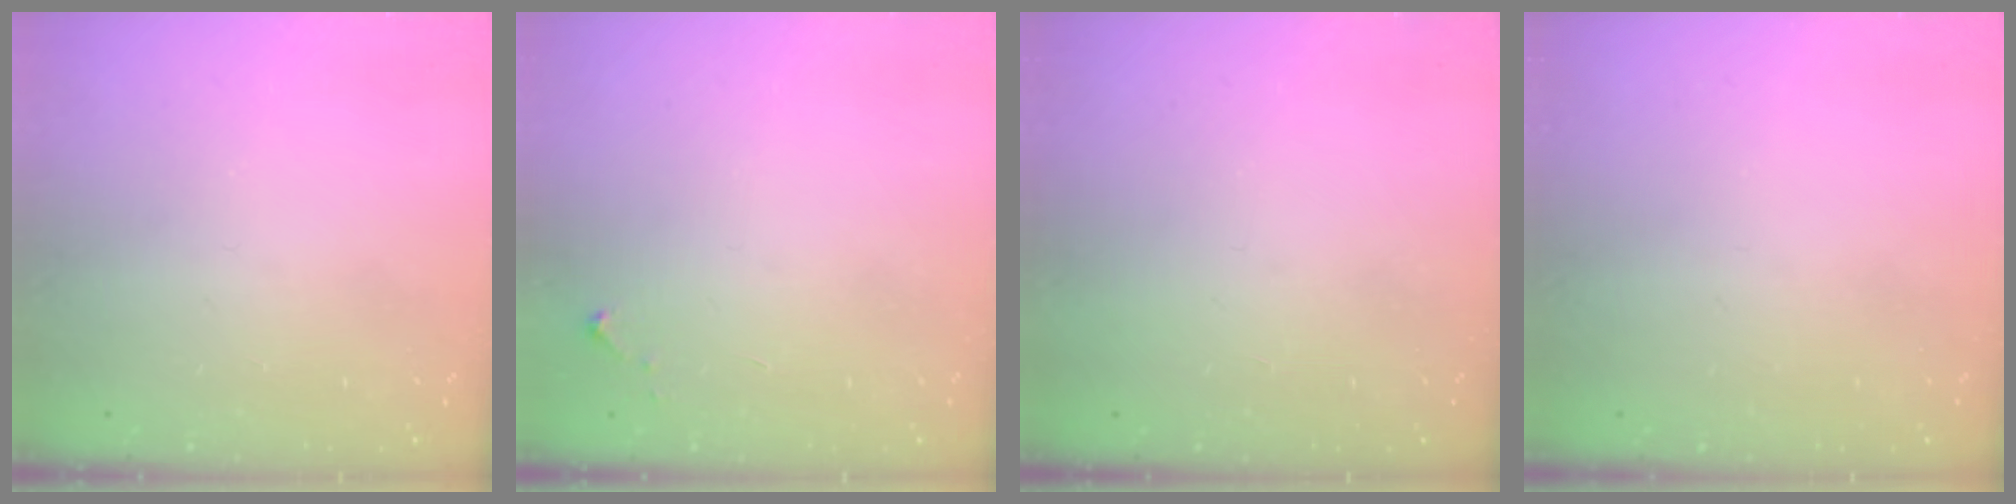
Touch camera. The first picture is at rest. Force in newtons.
{"total": 2.6, "press": 2.6, "slide": 0.4}
{"total": 1.5, "press": 1.5, "slide": 0.1}
{"total": 0.0}